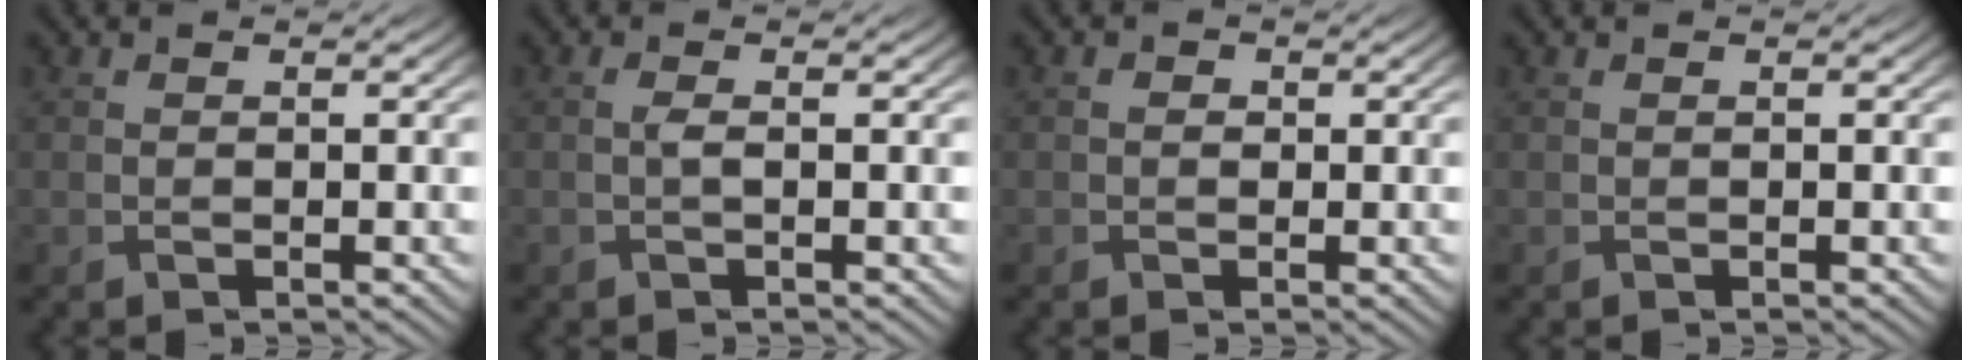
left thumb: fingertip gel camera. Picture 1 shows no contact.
{"total": 1.2, "force": [0.0, 0.2, 1.1], "torque": [-0.025, 0.002, 0.000]}
{"total": 0.9, "force": [0.0, 0.8, 0.4], "torque": [-0.005, -0.004, -0.003]}
{"total": 0.0}